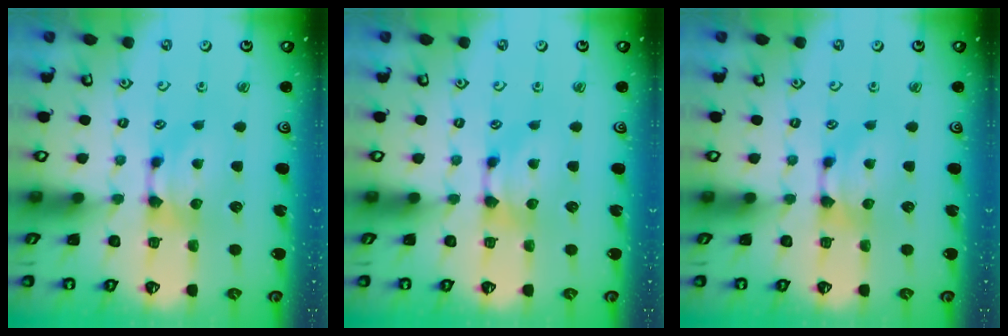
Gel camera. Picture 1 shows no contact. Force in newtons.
{"total": 0.0}
{"total": 0.0}